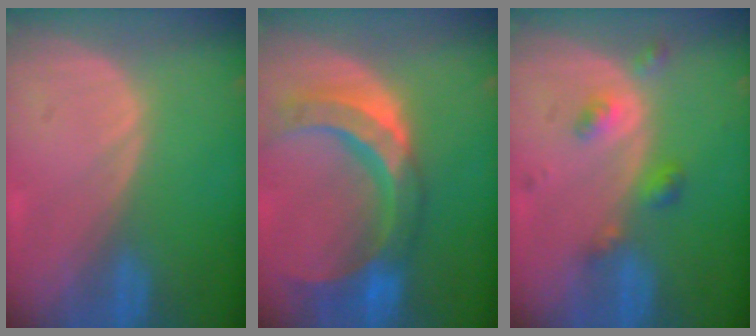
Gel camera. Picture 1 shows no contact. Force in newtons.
{"total": 11.5, "press": 9.7, "slide": 6.1}
{"total": 4.4, "press": 4.0, "slide": 2.0}